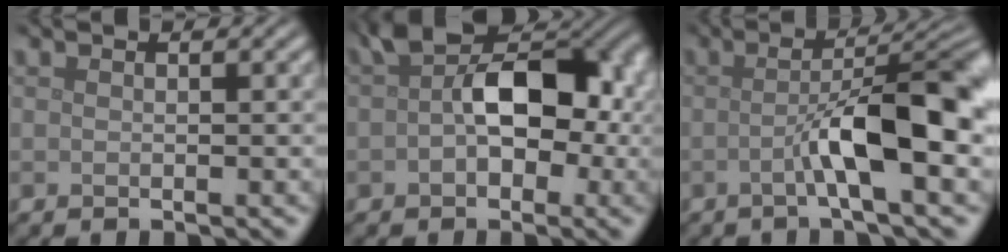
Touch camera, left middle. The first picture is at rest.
{"total": 8.9, "force": [0.9, 5.5, 6.9], "torque": [-0.096, 0.011, 0.009]}
{"total": 8.2, "force": [-1.2, 1.9, 7.9], "torque": [-0.119, 0.006, -0.021]}